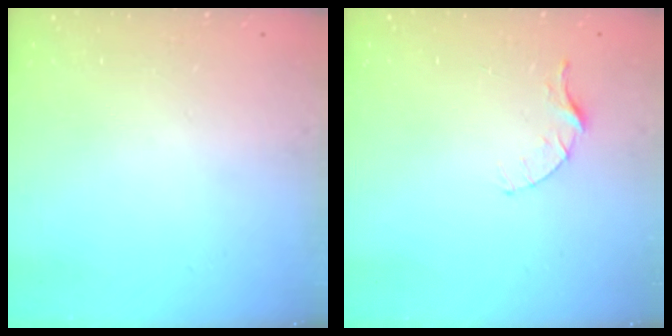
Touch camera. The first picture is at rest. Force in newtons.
{"total": 3.6, "press": 3.6, "slide": 0.4}